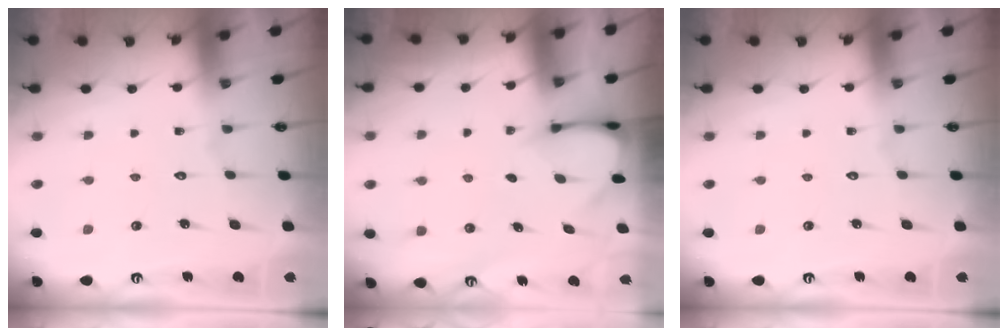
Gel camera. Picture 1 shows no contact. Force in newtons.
{"total": 3.3, "press": 3.3, "slide": 0.3}
{"total": 0.0}